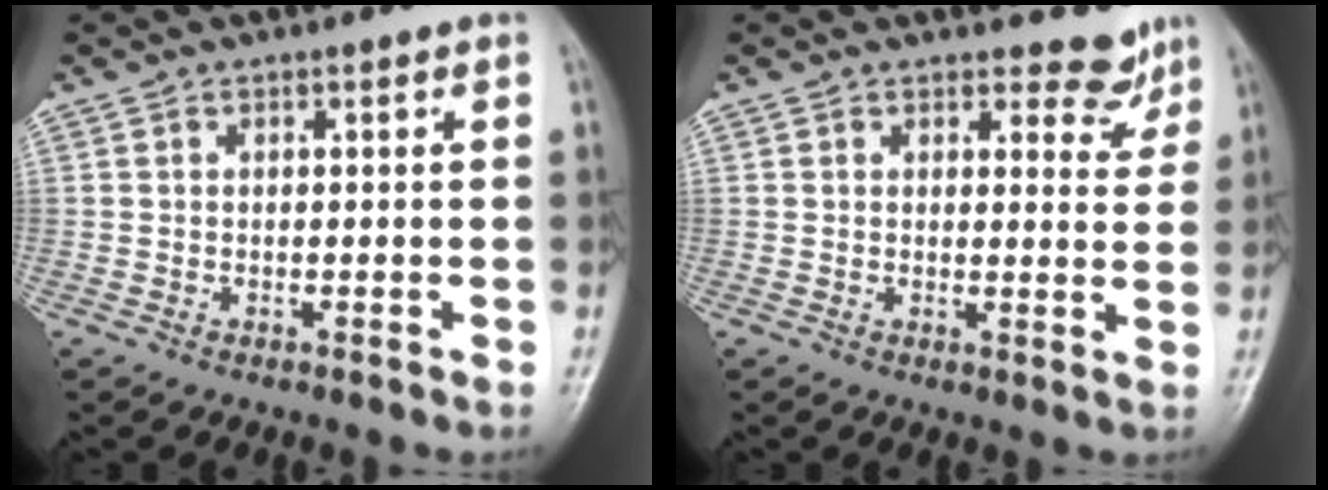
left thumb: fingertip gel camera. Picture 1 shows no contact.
{"total": 4.7, "force": [4.1, 2.2, 0.6], "torque": [0.018, -0.035, 0.042]}